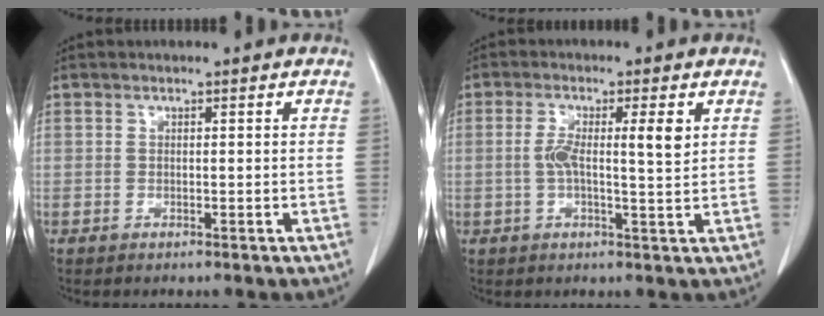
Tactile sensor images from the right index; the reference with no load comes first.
{"total": 6.0, "force": [1.1, 0.7, 5.8], "torque": [-0.106, 0.011, 0.019]}